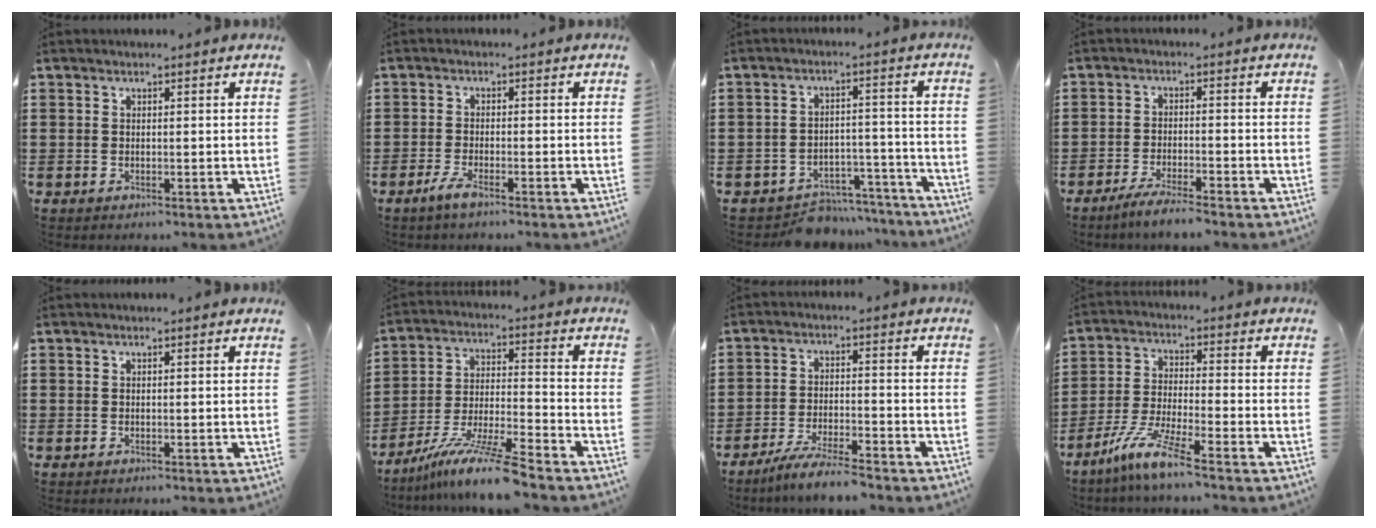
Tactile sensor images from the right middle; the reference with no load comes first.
{"total": 2.6, "force": [-1.8, 0.1, 1.9], "torque": [-0.046, -0.005, -0.036]}
{"total": 6.1, "force": [-5.9, 1.5, 0.7], "torque": [-0.005, 0.021, -0.115]}
{"total": 3.8, "force": [-3.4, -0.2, 1.7], "torque": [-0.036, -0.006, -0.065]}
{"total": 0.0}
{"total": 10.5, "force": [-8.8, -0.3, 5.7], "torque": [-0.112, 0.003, -0.174]}
{"total": 5.5, "force": [-5.0, -0.1, 2.2], "torque": [-0.050, -0.012, -0.095]}
{"total": 7.9, "force": [-6.1, -0.1, 5.0], "torque": [-0.112, -0.017, -0.121]}